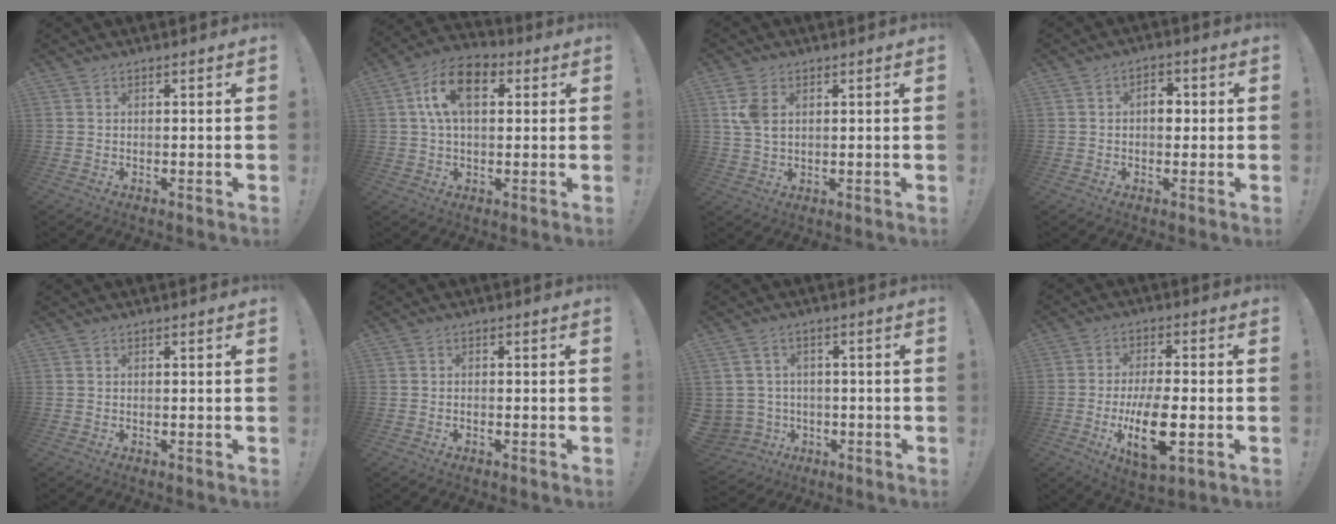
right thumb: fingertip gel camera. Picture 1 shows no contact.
{"total": 12.5, "force": [3.5, 7.2, 9.7], "torque": [-0.174, 0.015, 0.066]}
{"total": 5.9, "force": [1.9, 3.8, 4.1], "torque": [-0.082, 0.000, 0.038]}
{"total": 4.6, "force": [-0.1, 3.3, 3.2], "torque": [-0.047, 0.010, -0.007]}
{"total": 0.0}
{"total": 0.7, "force": [-0.7, 0.1, 0.1], "torque": [-0.008, 0.004, -0.011]}
{"total": 5.9, "force": [0.0, 5.7, 1.5], "torque": [-0.042, 0.001, 0.009]}
{"total": 14.0, "force": [-3.7, 6.1, 12.0], "torque": [-0.209, 0.000, -0.060]}